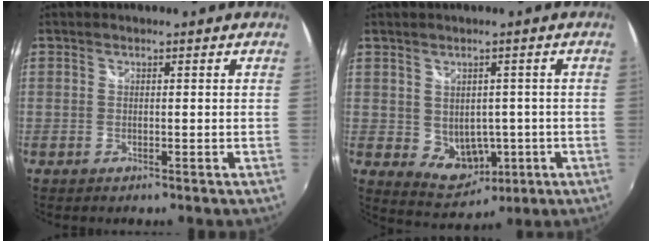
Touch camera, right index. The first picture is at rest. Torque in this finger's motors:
{"motor_torque": [0.30, 0.26, 0.09, 0.05]}